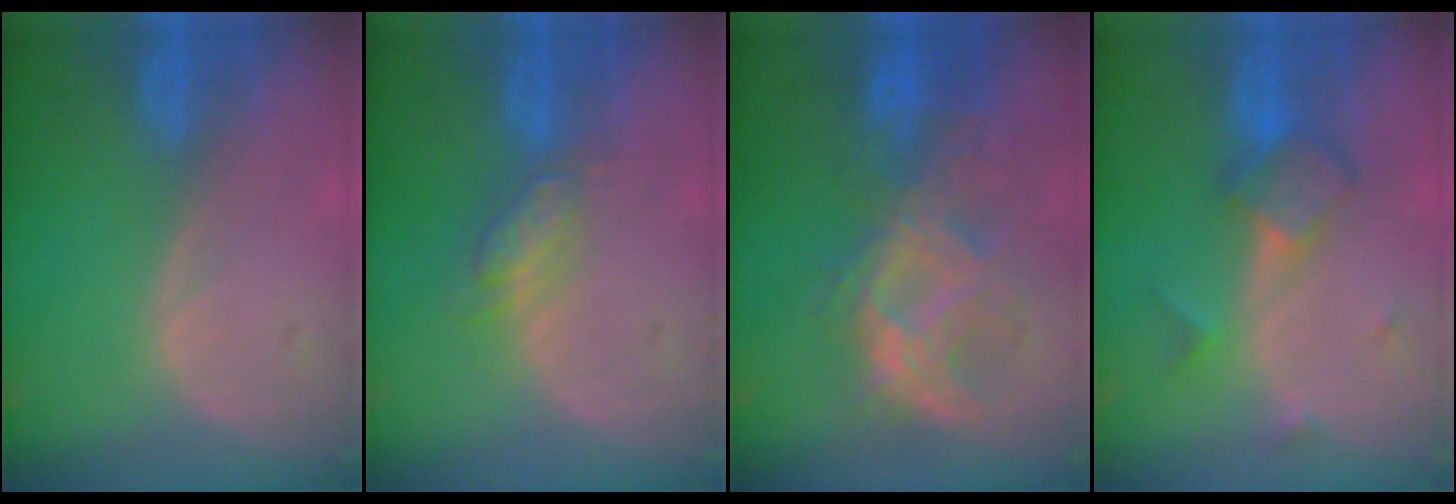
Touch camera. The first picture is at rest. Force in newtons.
{"total": 4.7, "press": 4.2, "slide": 2.1}
{"total": 8.8, "press": 8.5, "slide": 2.0}
{"total": 5.9, "press": 5.2, "slide": 2.9}